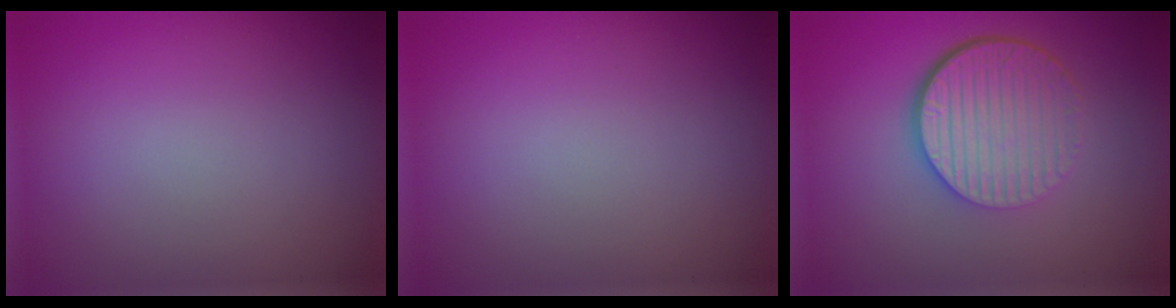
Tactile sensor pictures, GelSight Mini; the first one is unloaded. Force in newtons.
{"total": 0.0}
{"total": 6.3, "press": 4.2, "slide": 4.6}